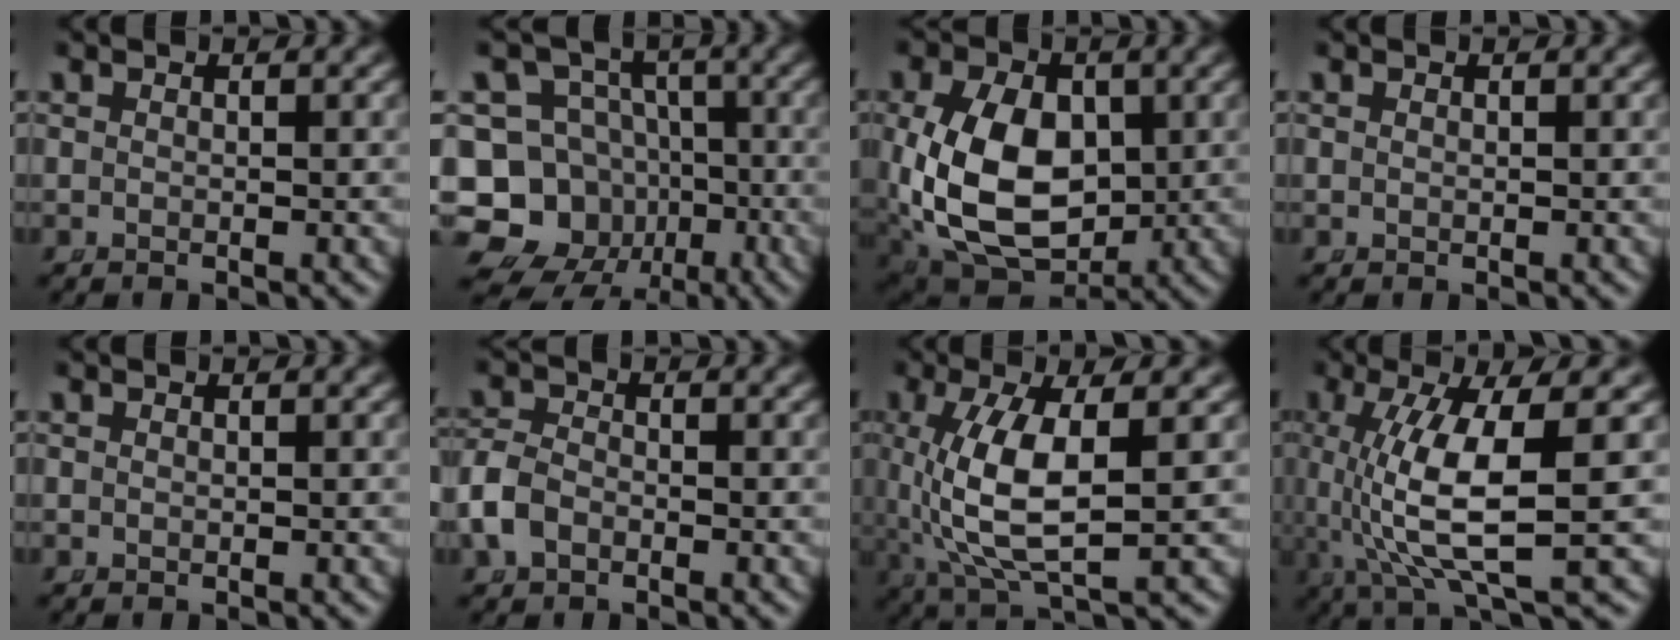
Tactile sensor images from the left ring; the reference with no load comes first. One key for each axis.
{"total": 18.4, "fx": -5.5, "fy": 16.3, "fz": 6.5, "tx": -0.165, "ty": -0.091, "tz": -0.080}
{"total": 10.6, "fx": -0.9, "fy": 7.6, "fz": 7.3, "tx": -0.163, "ty": -0.055, "tz": 0.015}
{"total": 0.0}
{"total": 0.0}
{"total": 3.0, "fx": -1.2, "fy": 2.3, "fz": 1.5, "tx": -0.052, "ty": -0.013, "tz": -0.015}
{"total": 7.2, "fx": 0.6, "fy": 2.6, "fz": 6.7, "tx": -0.142, "ty": -0.012, "tz": 0.025}
{"total": 8.4, "fx": 0.0, "fy": 2.5, "fz": 8.0, "tx": -0.160, "ty": -0.020, "tz": 0.014}